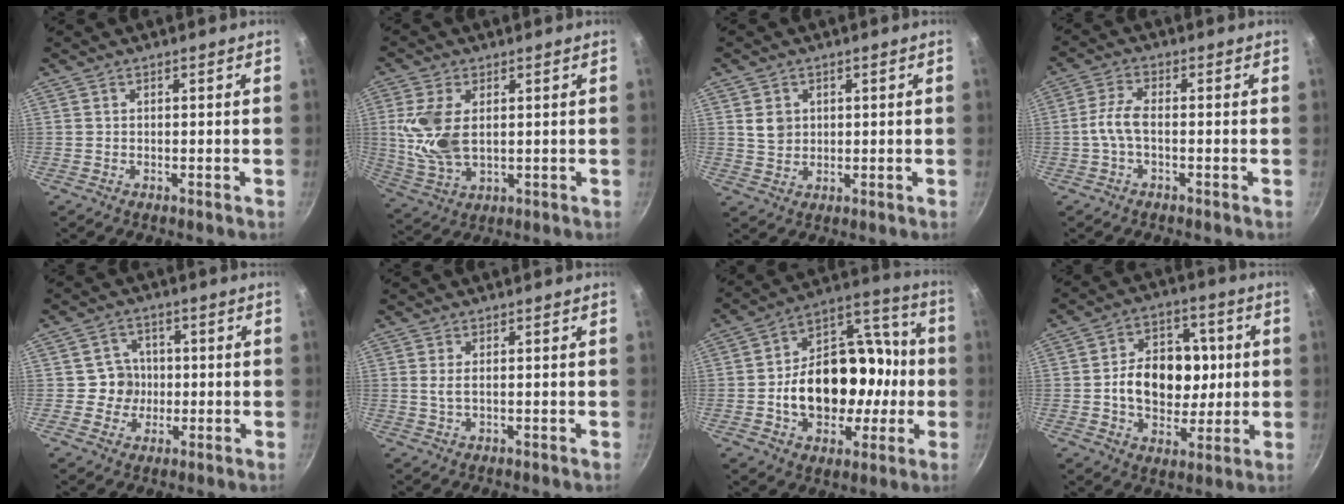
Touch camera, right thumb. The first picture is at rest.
{"total": 10.6, "force": [1.4, 6.0, 8.7], "torque": [-0.187, -0.008, 0.038]}
{"total": 3.9, "force": [1.1, 3.2, 1.9], "torque": [-0.018, -0.008, 0.025]}
{"total": 4.8, "force": [-0.8, 2.1, 4.3], "torque": [-0.098, 0.013, -0.022]}
{"total": 5.4, "force": [-0.4, 5.3, 1.1], "torque": [0.019, 0.014, -0.011]}
{"total": 1.7, "force": [0.3, 0.5, 1.6], "torque": [-0.042, 0.001, 0.013]}
{"total": 22.8, "force": [-2.2, 14.7, 17.2], "torque": [-0.230, 0.048, -0.025]}
{"total": 15.0, "force": [0.3, 10.8, 10.4], "torque": [-0.122, 0.020, 0.008]}